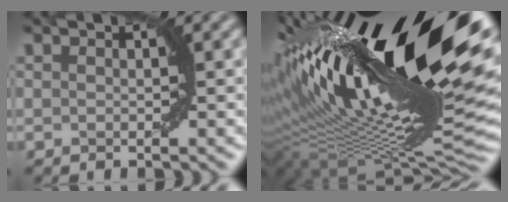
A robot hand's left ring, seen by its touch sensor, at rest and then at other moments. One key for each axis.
{"total": 21.4, "fx": 6.8, "fy": 7.6, "fz": 18.8, "tx": -0.332, "ty": 0.010, "tz": 0.123}